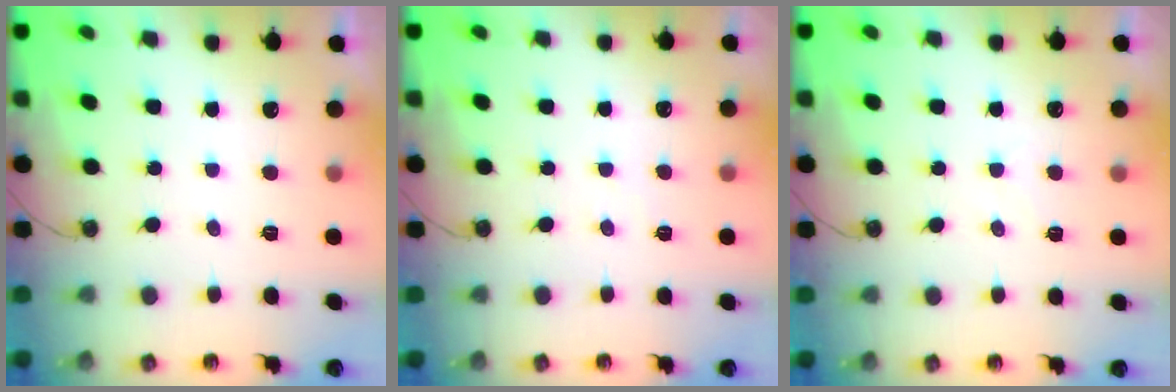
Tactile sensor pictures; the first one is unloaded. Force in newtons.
{"total": 2.6, "press": 2.6, "slide": 0.4}
{"total": 4.4, "press": 4.3, "slide": 0.6}